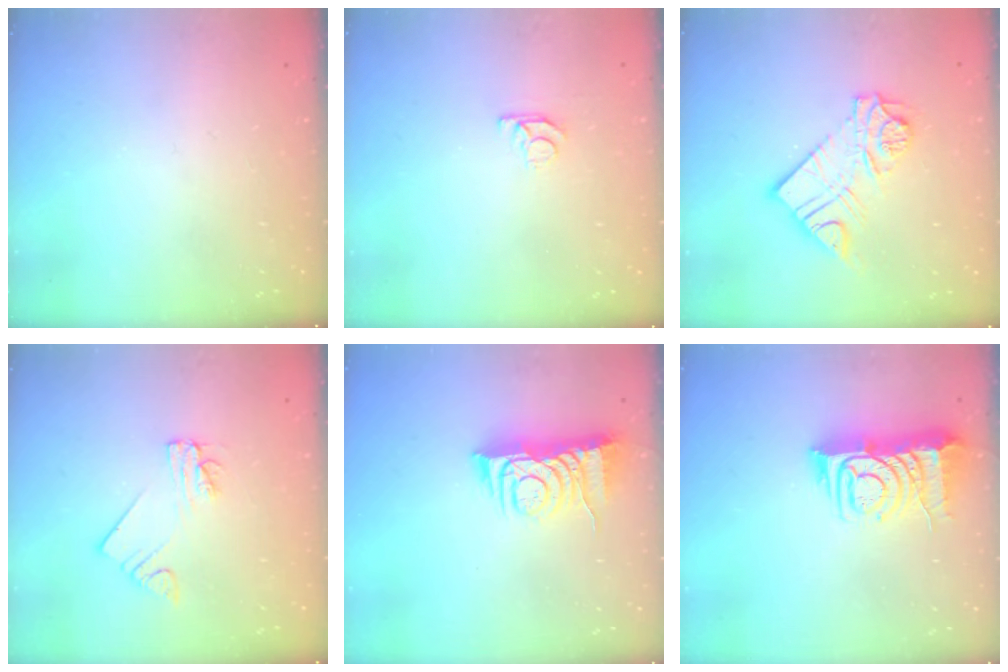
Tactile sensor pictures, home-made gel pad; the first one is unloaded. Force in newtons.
{"total": 4.6, "press": 4.6, "slide": 0.3}
{"total": 14.2, "press": 14.1, "slide": 1.6}
{"total": 2.2, "press": 2.2, "slide": 0.1}
{"total": 8.4, "press": 8.4, "slide": 0.8}
{"total": 9.5, "press": 9.4, "slide": 1.2}